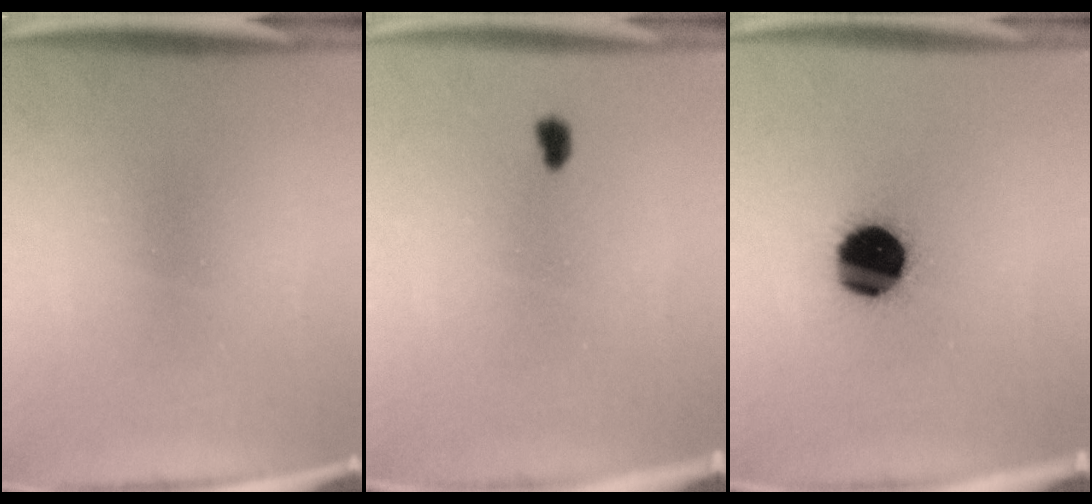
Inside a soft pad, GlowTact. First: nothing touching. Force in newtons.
{"total": 1.3}
{"total": 16.9}